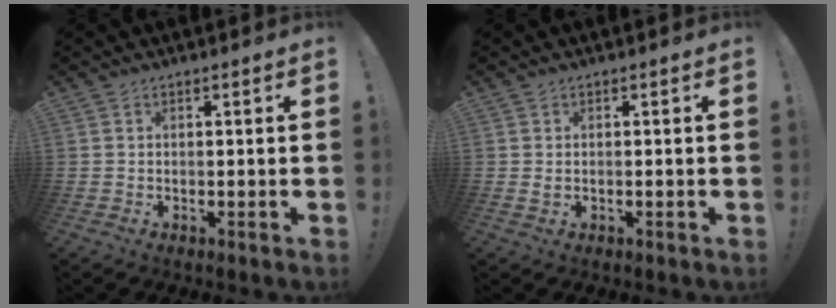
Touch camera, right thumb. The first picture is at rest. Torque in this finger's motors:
{"motor_torque": [-0.10, 0.04, 0.27, 0.05, 0.00]}